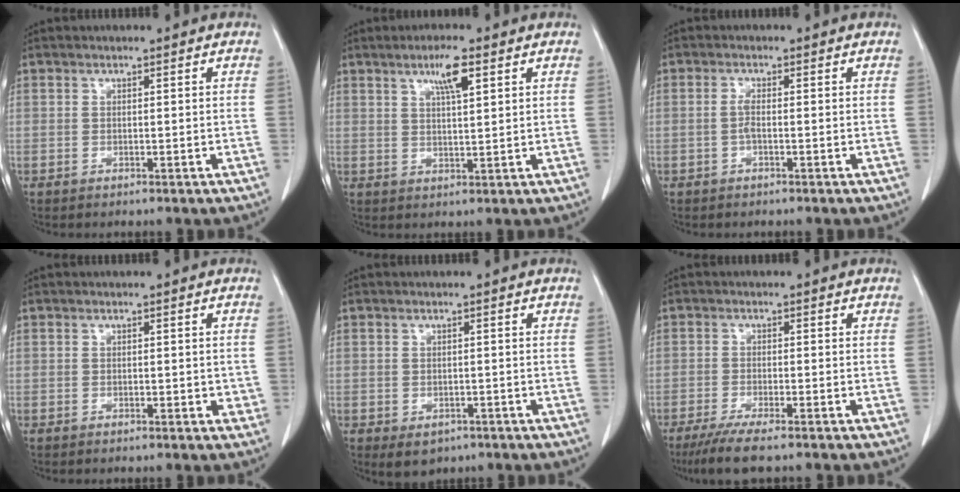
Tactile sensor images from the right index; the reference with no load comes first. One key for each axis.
{"total": 4.8, "fx": 2.5, "fy": 0.4, "fz": 4.1, "tx": -0.072, "ty": 0.002, "tz": 0.043}
{"total": 1.4, "fx": -0.4, "fy": 0.1, "fz": 1.4, "tx": -0.028, "ty": 0.002, "tz": -0.007}
{"total": 1.7, "fx": -0.1, "fy": 1.1, "fz": 1.4, "tx": -0.012, "ty": 0.001, "tz": 0.001}
{"total": 3.2, "fx": -1.6, "fy": 2.3, "fz": 1.4, "tx": -0.016, "ty": -0.001, "tz": -0.011}
{"total": 6.0, "fx": -4.5, "fy": 0.2, "fz": 3.9, "tx": -0.067, "ty": -0.014, "tz": -0.075}